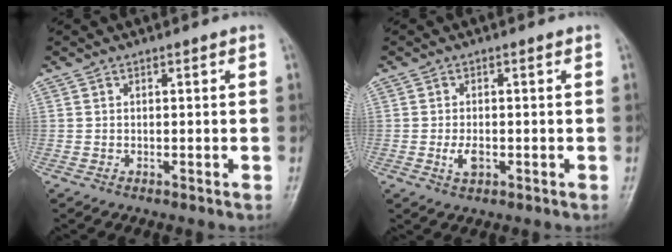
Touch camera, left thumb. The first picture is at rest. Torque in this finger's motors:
{"motor_torque": [-0.14, 0.32, 0.37, 0.09, 0.04]}